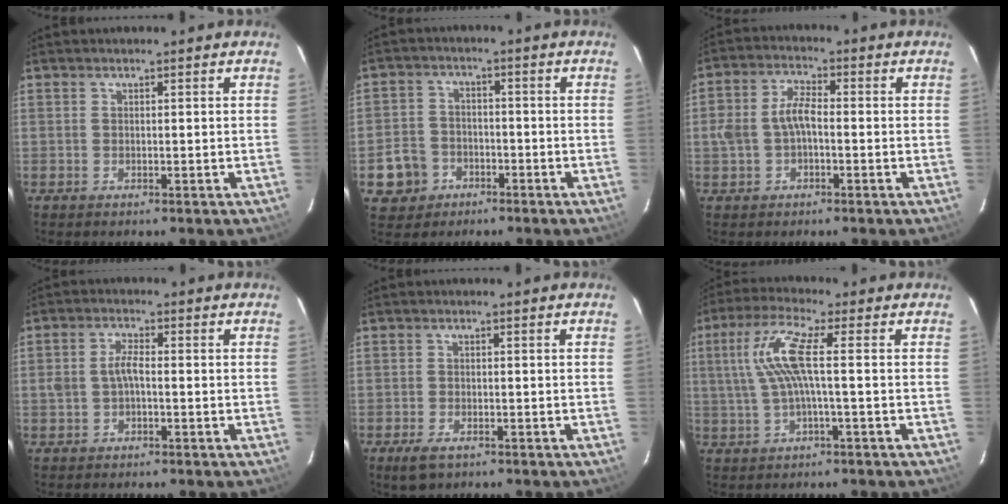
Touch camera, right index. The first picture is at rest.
{"total": 7.6, "force": [-3.5, 6.6, 1.8], "torque": [-0.059, 0.018, -0.052]}
{"total": 6.0, "force": [-1.0, 3.5, 4.8], "torque": [-0.101, 0.016, -0.015]}
{"total": 3.4, "force": [-0.7, 1.7, 2.9], "torque": [-0.061, 0.009, -0.009]}
{"total": 3.8, "force": [-2.6, 1.9, 2.2], "torque": [-0.051, -0.013, -0.045]}
{"total": 8.2, "force": [0.3, 0.4, 8.2], "torque": [-0.168, 0.005, 0.013]}